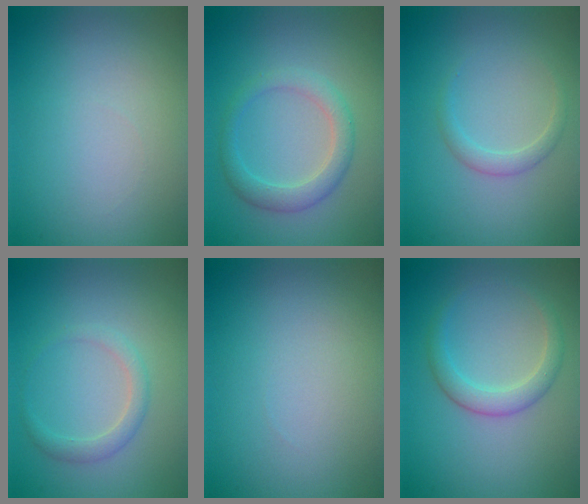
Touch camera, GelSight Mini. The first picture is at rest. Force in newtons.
{"total": 2.7, "press": 2.7, "slide": 0.2}
{"total": 1.4, "press": 1.4, "slide": 0.0}
{"total": 1.7, "press": 1.7, "slide": 0.1}
{"total": 0.0}
{"total": 2.6, "press": 2.6, "slide": 0.1}